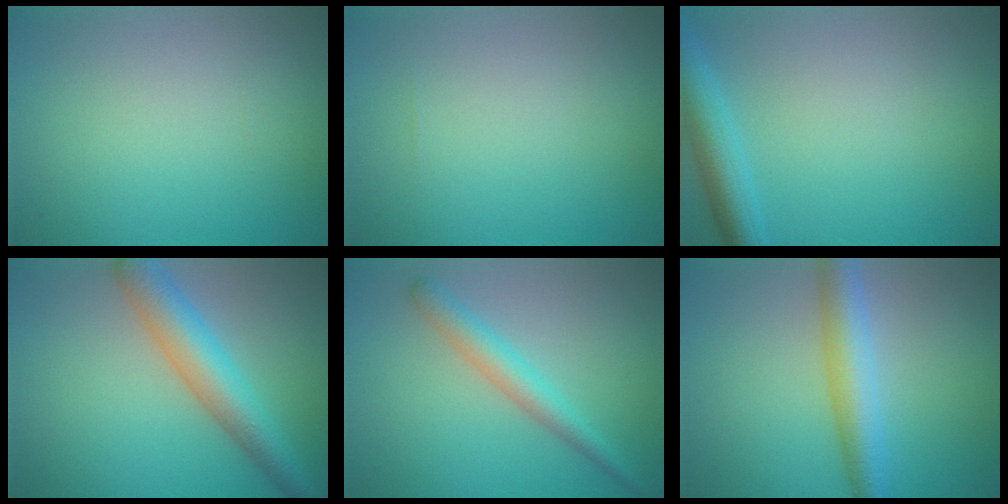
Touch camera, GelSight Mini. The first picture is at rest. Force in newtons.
{"total": 0.0}
{"total": 4.2, "press": 4.2, "slide": 0.2}
{"total": 5.4, "press": 5.4, "slide": 0.2}
{"total": 2.7, "press": 2.7, "slide": 0.1}
{"total": 4.6, "press": 4.6, "slide": 0.1}